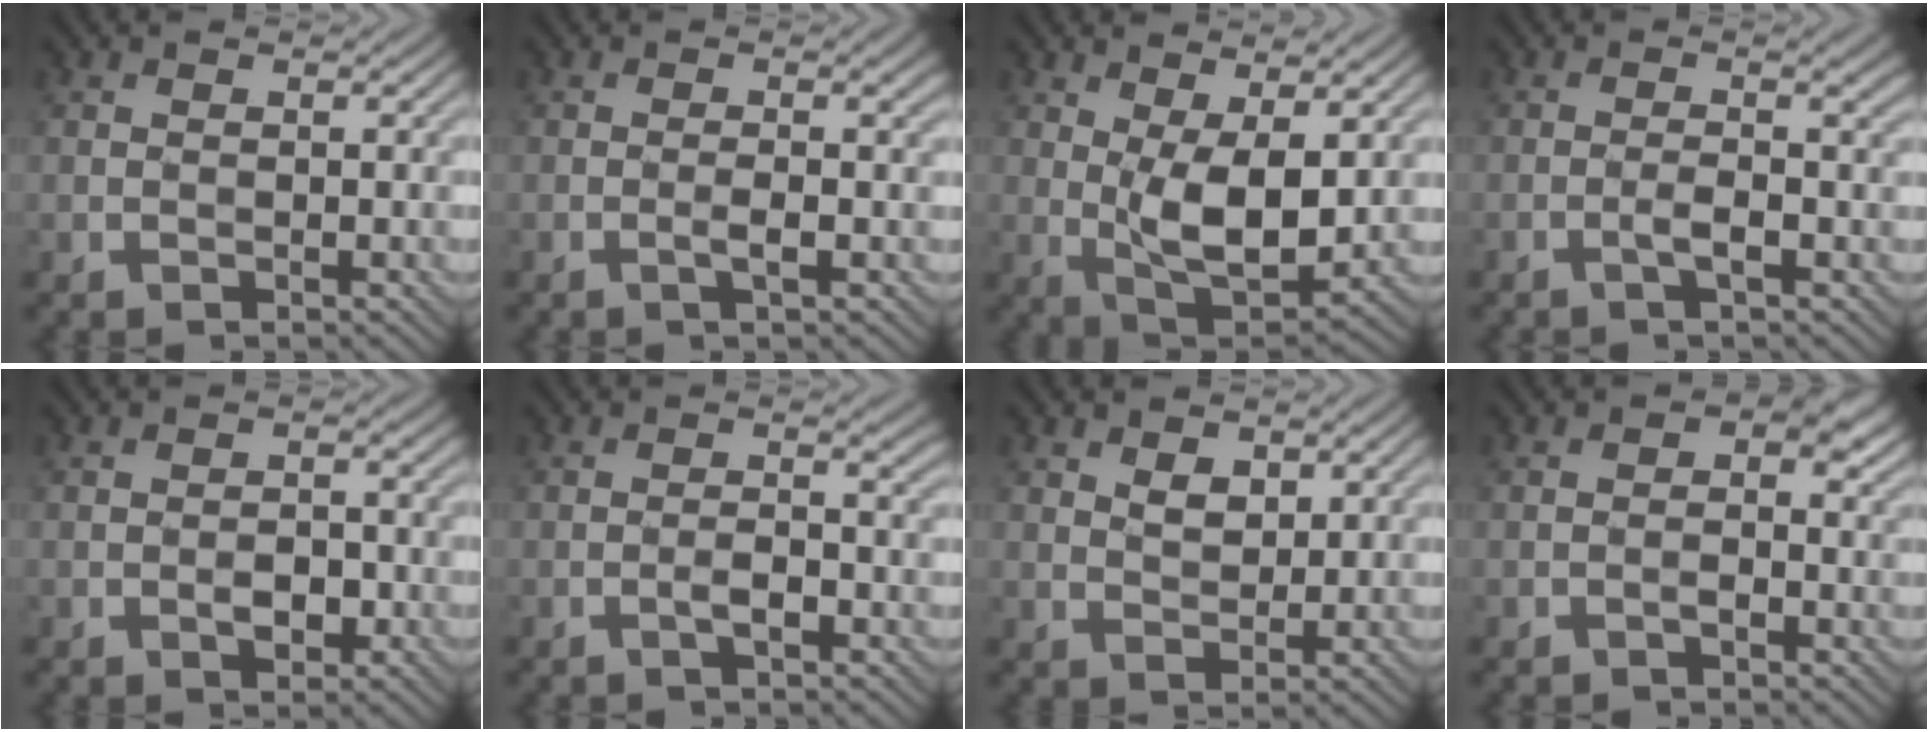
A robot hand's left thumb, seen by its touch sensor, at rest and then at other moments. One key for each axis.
{"total": 2.2, "fx": -0.6, "fy": -0.1, "fz": 2.1, "tx": -0.038, "ty": 0.005, "tz": -0.013}
{"total": 7.1, "fx": 1.1, "fy": 3.1, "fz": 6.3, "tx": -0.132, "ty": -0.004, "tz": 0.028}
{"total": 2.7, "fx": -0.8, "fy": -0.1, "fz": 2.6, "tx": -0.046, "ty": 0.009, "tz": -0.020}
{"total": 2.5, "fx": -1.0, "fy": 1.4, "fz": 1.8, "tx": -0.027, "ty": 0.001, "tz": -0.013}
{"total": 2.2, "fx": -0.8, "fy": 0.2, "fz": 2.1, "tx": -0.040, "ty": 0.007, "tz": -0.016}
{"total": 2.7, "fx": 1.6, "fy": 1.5, "fz": 1.5, "tx": -0.036, "ty": -0.002, "tz": 0.034}
{"total": 3.7, "fx": 0.0, "fy": 2.1, "fz": 3.1, "tx": -0.036, "ty": -0.001, "tz": -0.002}